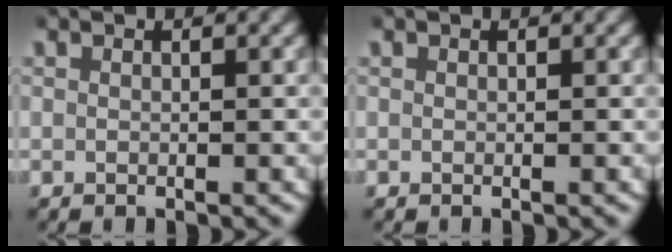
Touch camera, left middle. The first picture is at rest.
{"total": 0.0}